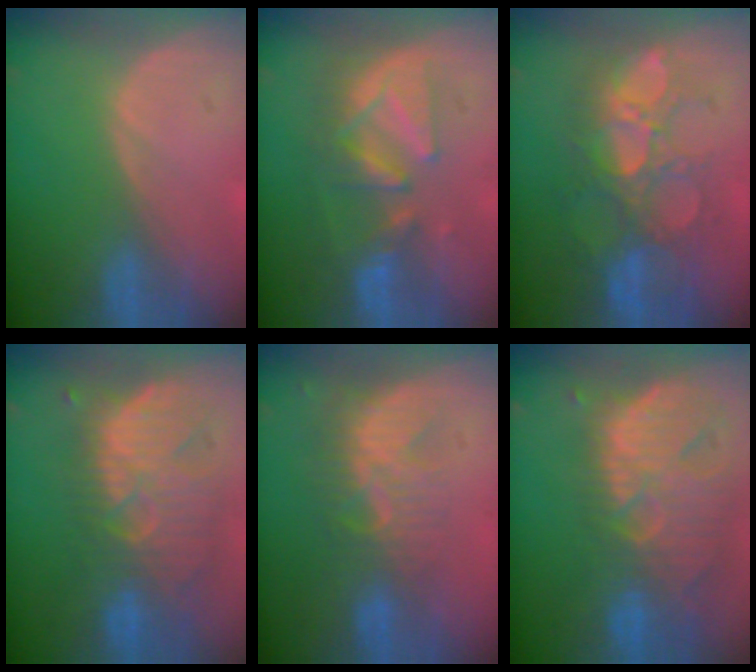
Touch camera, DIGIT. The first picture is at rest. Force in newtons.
{"total": 8.6, "press": 8.3, "slide": 2.0}
{"total": 11.0, "press": 9.9, "slide": 4.9}
{"total": 11.1, "press": 10.6, "slide": 3.2}
{"total": 8.6, "press": 7.6, "slide": 4.1}
{"total": 13.6, "press": 11.6, "slide": 7.2}